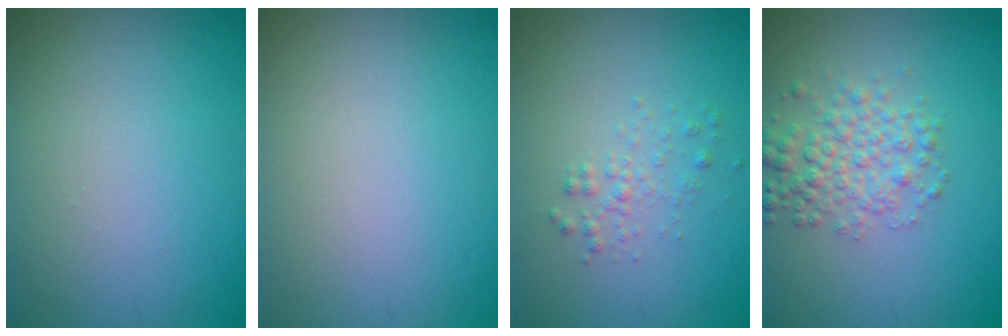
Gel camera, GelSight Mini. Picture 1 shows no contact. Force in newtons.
{"total": 0.0}
{"total": 1.3, "press": 1.3, "slide": 0.1}
{"total": 3.7, "press": 3.7, "slide": 0.1}